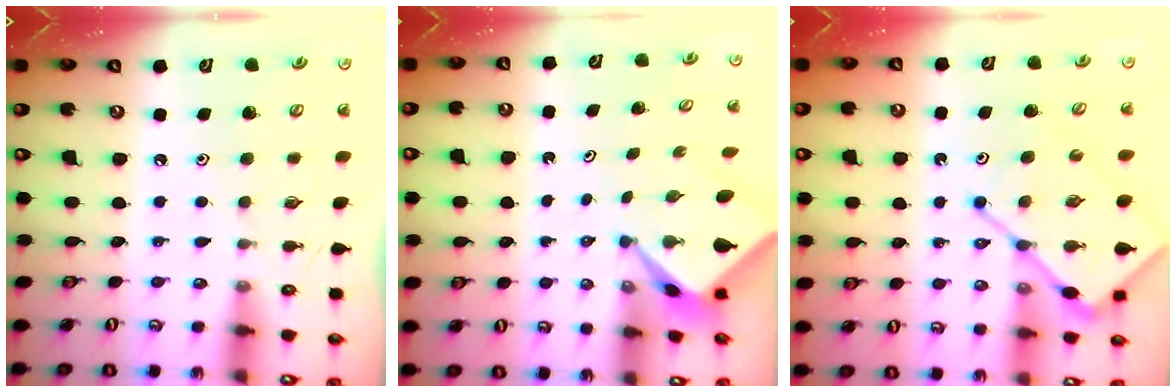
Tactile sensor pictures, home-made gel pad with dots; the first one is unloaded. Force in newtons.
{"total": 2.5, "press": 2.5, "slide": 0.2}
{"total": 12.0, "press": 11.9, "slide": 1.2}